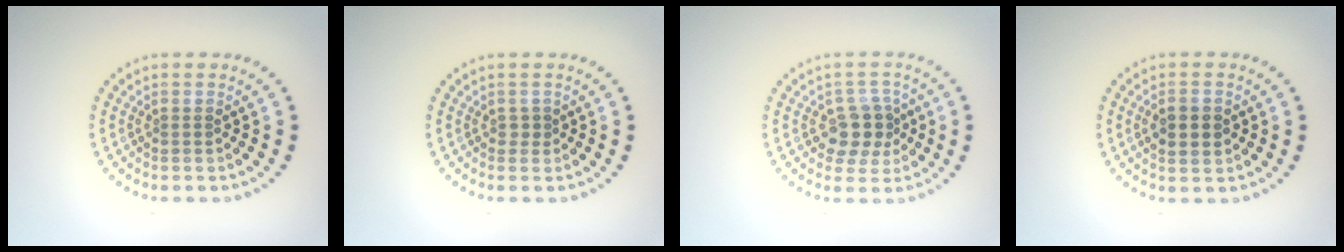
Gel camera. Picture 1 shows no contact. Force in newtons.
{"total": 0.6, "press": 0.6, "slide": 0.1}
{"total": 3.6, "press": 3.4, "slide": 1.3}
{"total": 2.6, "press": 2.6, "slide": 0.2}